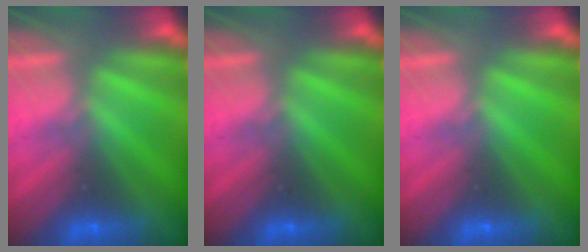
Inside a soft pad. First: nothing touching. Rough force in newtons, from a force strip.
{"total": 0.0}
{"total": 0.0}